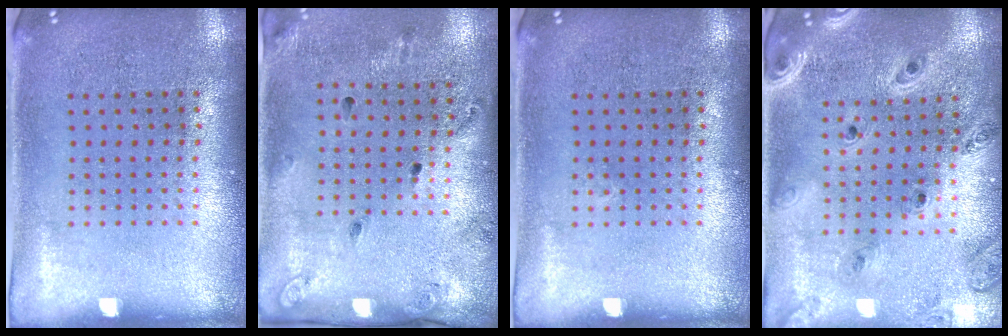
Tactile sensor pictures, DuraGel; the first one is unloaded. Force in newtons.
{"total": 1.8, "press": 1.2, "slide": 1.4}
{"total": 0.0}
{"total": 1.4, "press": 1.4, "slide": 0.2}